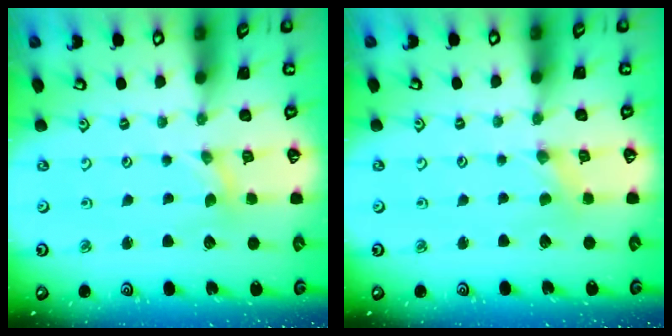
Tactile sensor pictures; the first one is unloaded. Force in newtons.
{"total": 0.0}